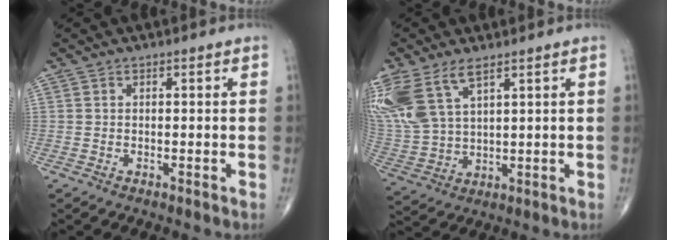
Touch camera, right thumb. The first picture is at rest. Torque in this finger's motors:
{"motor_torque": [0.34, 2.07, 1.14, 1.09, 0.44]}